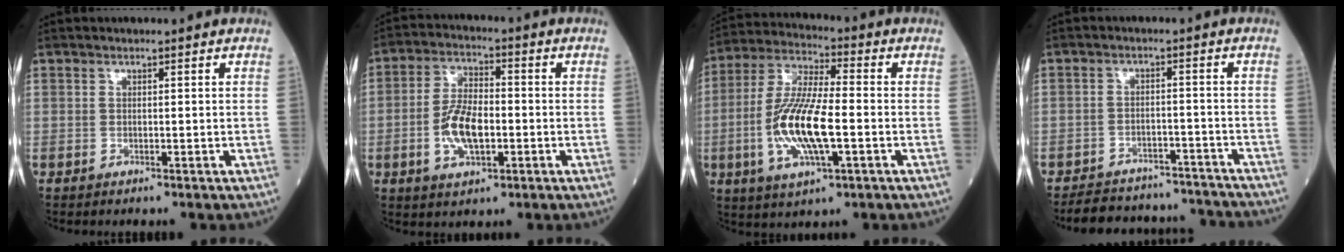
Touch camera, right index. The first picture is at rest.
{"total": 8.6, "force": [-1.9, 3.7, 7.5], "torque": [-0.156, 0.006, -0.035]}
{"total": 13.9, "force": [-2.9, 3.3, 13.2], "torque": [-0.275, -0.003, -0.052]}
{"total": 13.6, "force": [-12.8, 4.0, 2.4], "torque": [-0.034, 0.023, -0.162]}